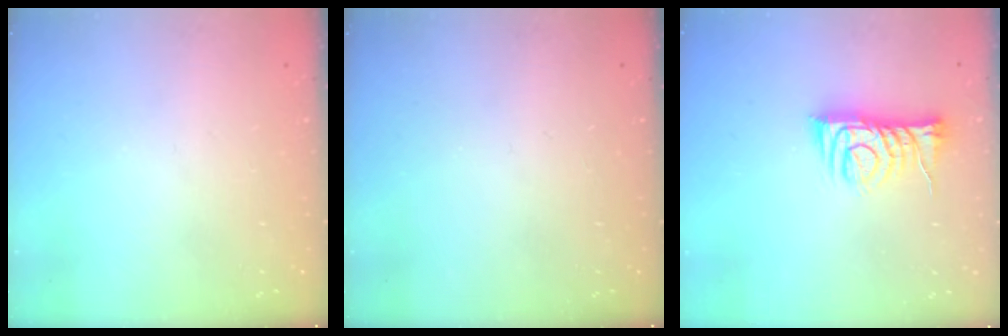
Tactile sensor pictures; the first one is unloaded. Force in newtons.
{"total": 0.0}
{"total": 9.2, "press": 9.2, "slide": 0.6}